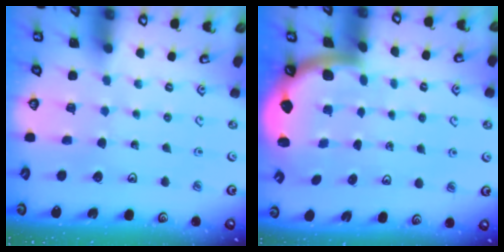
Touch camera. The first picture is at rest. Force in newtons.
{"total": 2.3, "press": 2.3, "slide": 0.4}